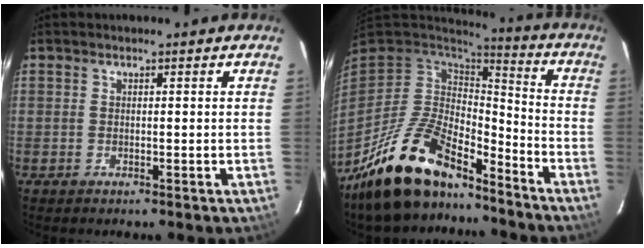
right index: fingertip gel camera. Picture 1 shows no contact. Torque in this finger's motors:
{"motor_torque": [0.73, -0.85, 0.69, 0.21]}